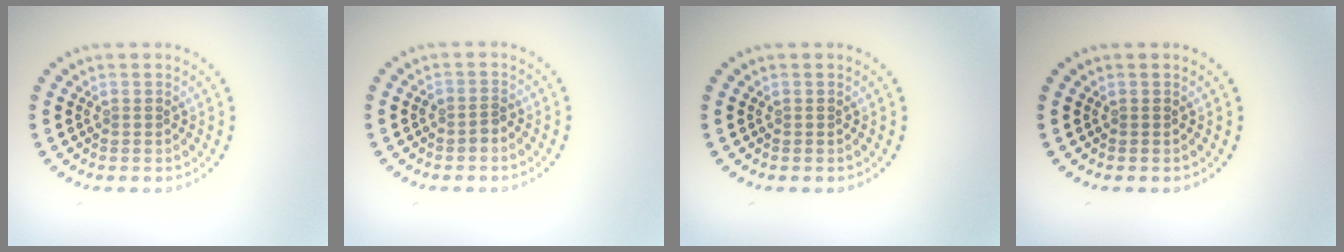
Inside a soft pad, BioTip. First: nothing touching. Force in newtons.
{"total": 1.0, "press": 0.9, "slide": 0.6}
{"total": 0.0}
{"total": 0.0}